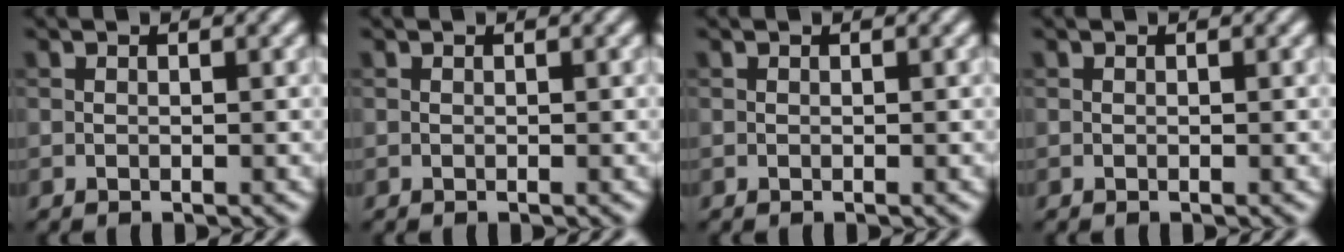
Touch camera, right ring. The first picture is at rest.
{"total": 0.0}
{"total": 0.0}
{"total": 0.0}